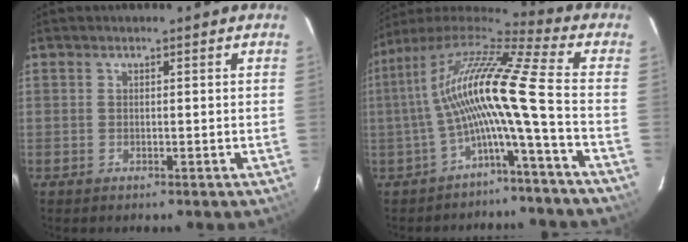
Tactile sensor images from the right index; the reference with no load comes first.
{"total": 13.5, "force": [-2.5, -1.3, 13.2], "torque": [-0.234, 0.005, -0.052]}